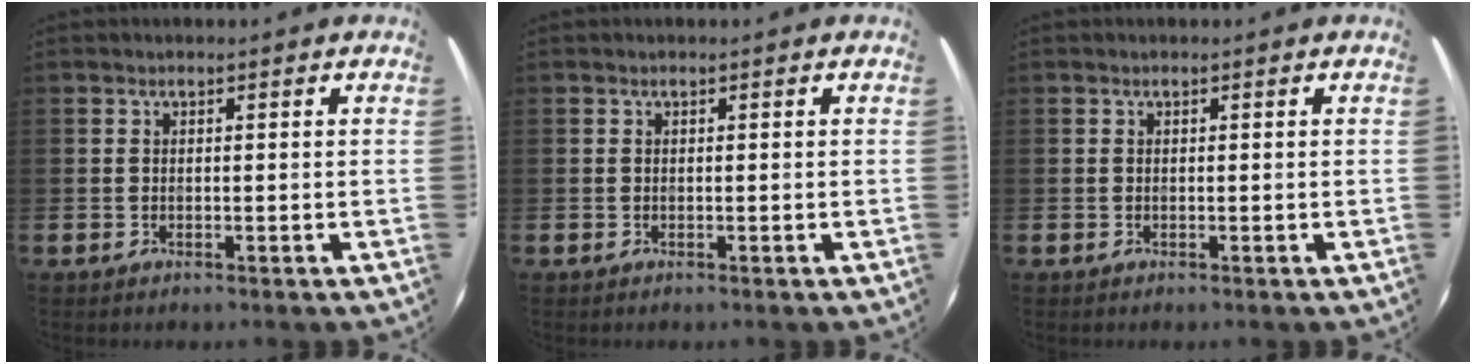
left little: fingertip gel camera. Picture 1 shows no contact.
{"total": 0.0}
{"total": 0.0}